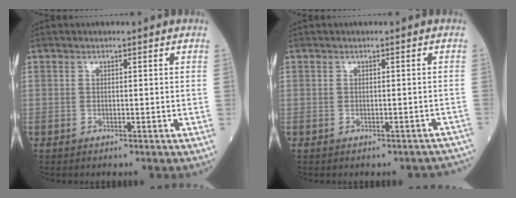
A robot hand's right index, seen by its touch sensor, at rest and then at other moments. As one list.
[{"total": 3.3, "force": [-3.0, 1.3, 0.6], "torque": [0.003, 0.005, -0.027]}]